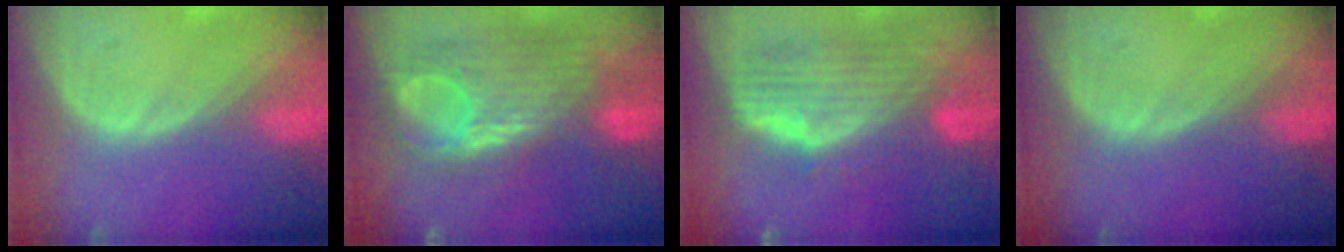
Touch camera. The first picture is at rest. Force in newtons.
{"total": 10.2, "press": 9.8, "slide": 2.7}
{"total": 9.8, "press": 8.6, "slide": 4.8}
{"total": 0.0}